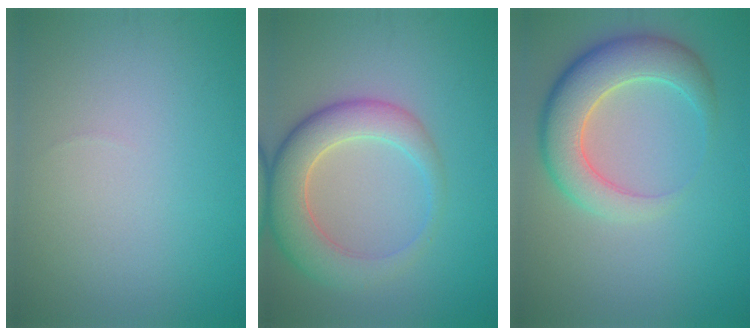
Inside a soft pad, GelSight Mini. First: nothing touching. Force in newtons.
{"total": 6.4, "press": 6.4, "slide": 0.4}
{"total": 6.8, "press": 6.7, "slide": 0.6}